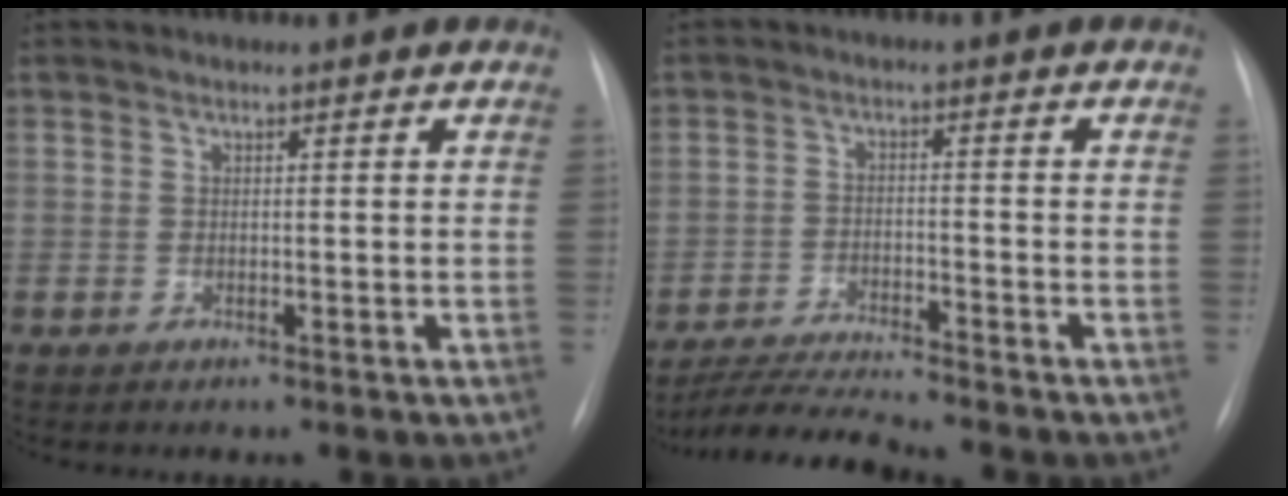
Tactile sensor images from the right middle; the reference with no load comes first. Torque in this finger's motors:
{"motor_torque": [0.36, -0.52, 0.00, 0.01]}